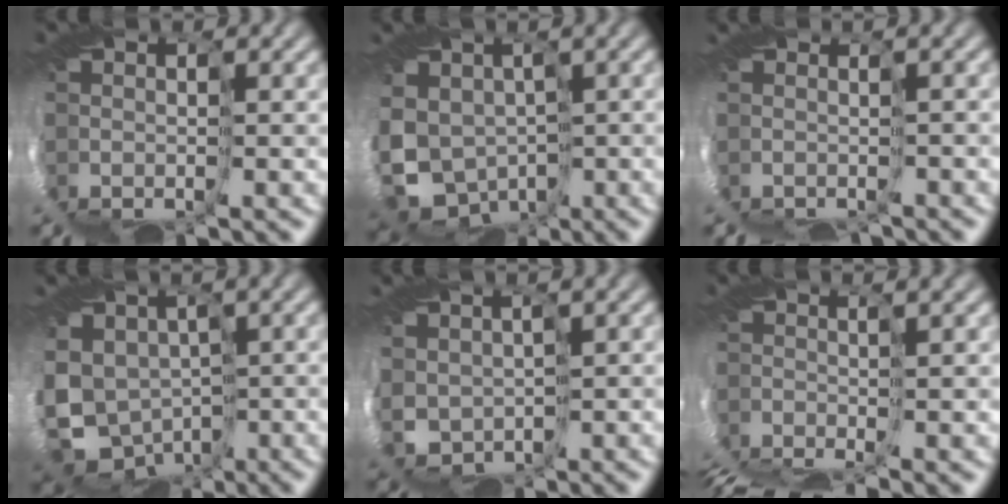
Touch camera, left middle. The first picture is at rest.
{"total": 5.1, "force": [-0.4, 5.0, 1.0], "torque": [-0.072, -0.047, -0.018]}
{"total": 4.3, "force": [-2.0, -2.5, -2.8], "torque": [0.056, -0.006, -0.012]}
{"total": 4.5, "force": [-0.3, 4.4, 0.7], "torque": [-0.058, -0.034, -0.012]}
{"total": 1.8, "force": [1.4, 0.8, -0.8], "torque": [-0.028, -0.026, 0.024]}
{"total": 5.9, "force": [-5.5, -1.9, -1.1], "torque": [-0.009, -0.024, -0.053]}